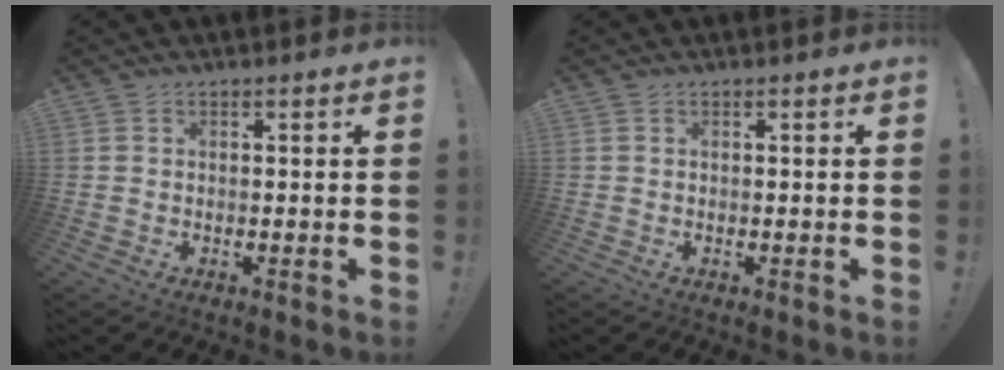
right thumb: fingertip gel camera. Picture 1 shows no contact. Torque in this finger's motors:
{"motor_torque": [-0.07, -0.03, 0.02, 0.01, 0.01]}